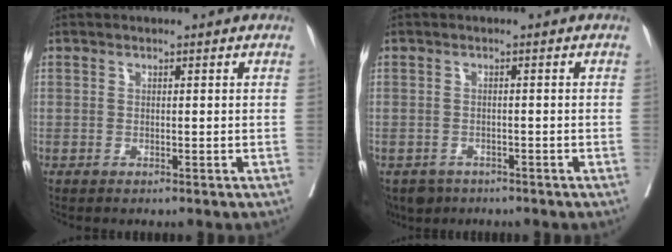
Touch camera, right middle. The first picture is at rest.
{"total": 3.6, "force": [-2.7, 2.3, 0.4], "torque": [-0.002, 0.001, -0.042]}